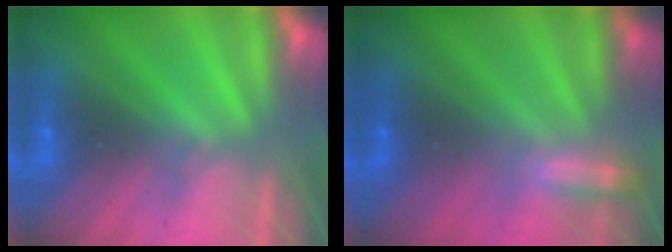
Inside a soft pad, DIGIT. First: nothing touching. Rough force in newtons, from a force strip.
{"total": 1.9}